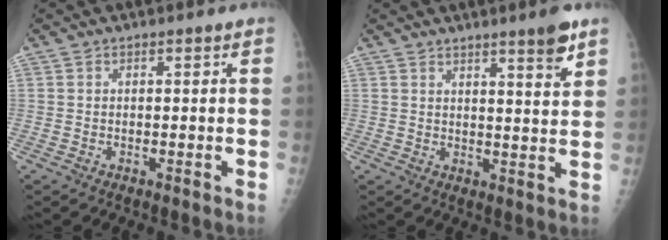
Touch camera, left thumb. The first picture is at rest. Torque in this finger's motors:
{"motor_torque": [-0.19, -0.24, -0.06, -0.21, 0.08]}